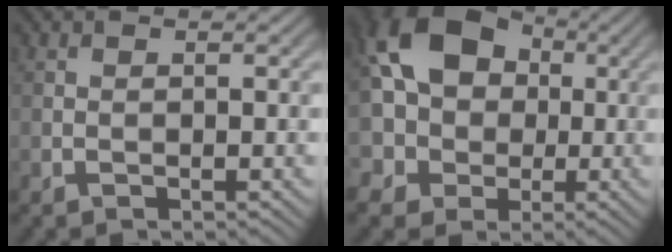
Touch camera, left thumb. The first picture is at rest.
{"total": 13.7, "force": [2.3, 10.9, 7.9], "torque": [-0.170, 0.022, 0.011]}